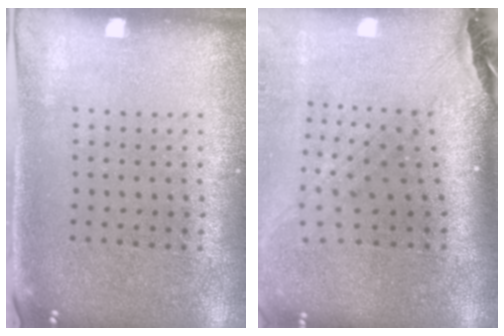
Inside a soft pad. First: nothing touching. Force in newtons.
{"total": 2.5, "press": 1.7, "slide": 1.8}